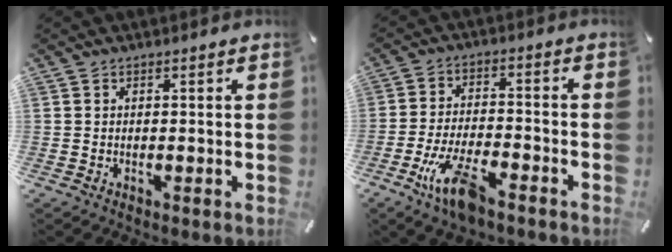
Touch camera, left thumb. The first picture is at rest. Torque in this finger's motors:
{"motor_torque": [0.42, 3.22, 0.49, -0.11, 0.37]}